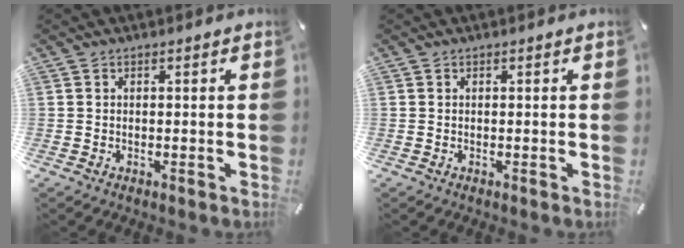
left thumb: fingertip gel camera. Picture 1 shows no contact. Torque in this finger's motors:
{"motor_torque": [-0.04, 0.04, -0.01, 0.09, 0.00]}